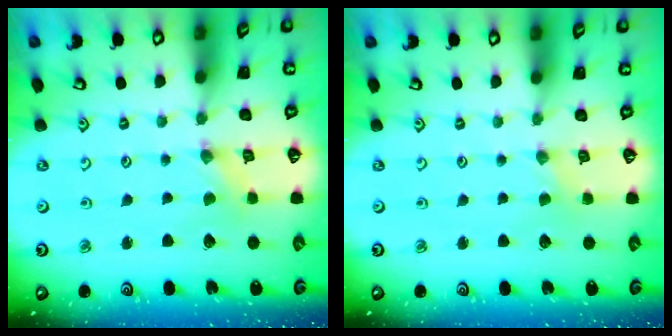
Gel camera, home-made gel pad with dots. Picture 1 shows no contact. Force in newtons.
{"total": 0.0}